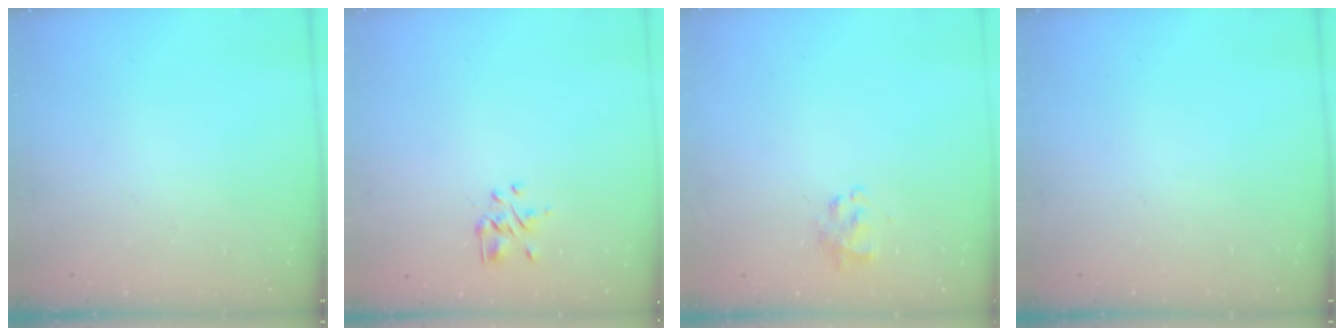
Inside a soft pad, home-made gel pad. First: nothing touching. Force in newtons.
{"total": 1.5, "press": 1.3, "slide": 0.7}
{"total": 1.2, "press": 1.0, "slide": 0.6}
{"total": 0.0}